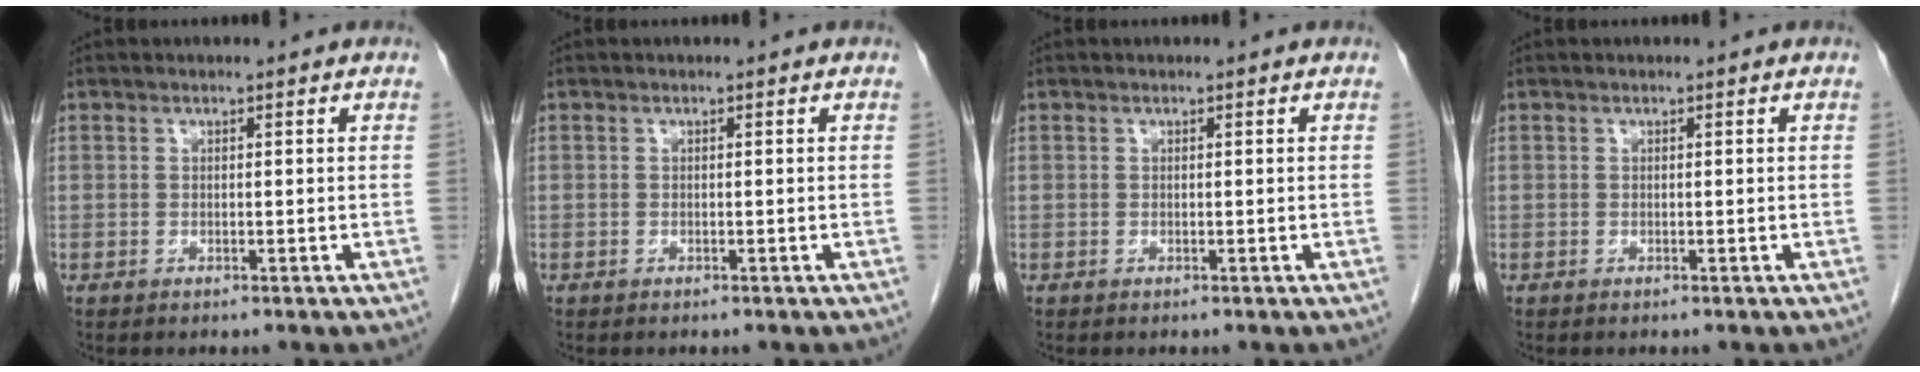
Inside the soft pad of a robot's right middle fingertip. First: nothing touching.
{"total": 0.0}
{"total": 0.0}
{"total": 0.0}